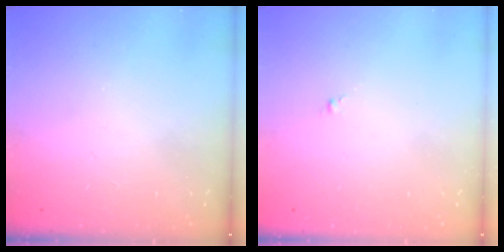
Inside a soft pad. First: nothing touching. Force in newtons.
{"total": 0.0}